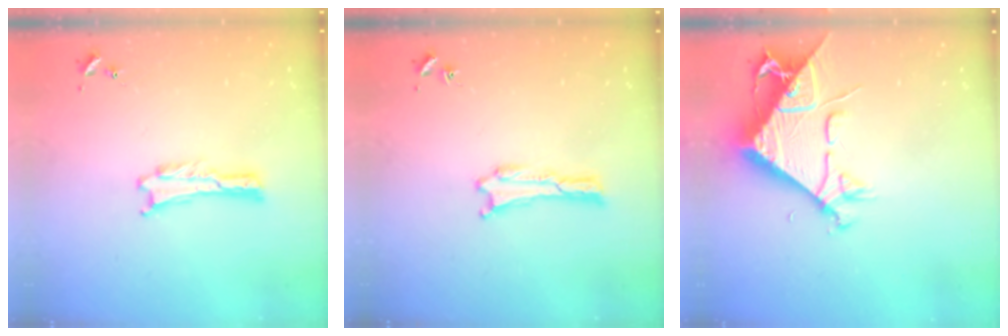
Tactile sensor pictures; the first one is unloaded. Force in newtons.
{"total": 0.0}
{"total": 9.8, "press": 9.7, "slide": 1.1}